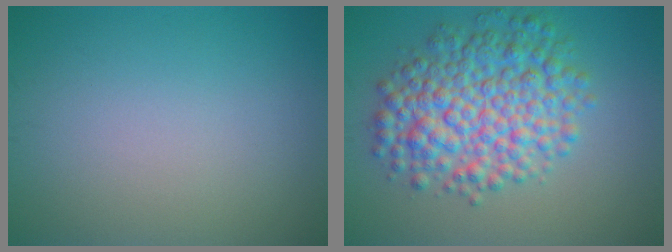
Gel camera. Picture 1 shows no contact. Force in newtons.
{"total": 8.0, "press": 8.0, "slide": 0.1}